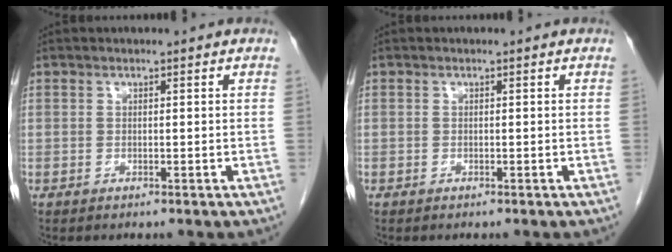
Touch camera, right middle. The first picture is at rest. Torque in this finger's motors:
{"motor_torque": [1.07, -1.07, 0.19, -0.04]}